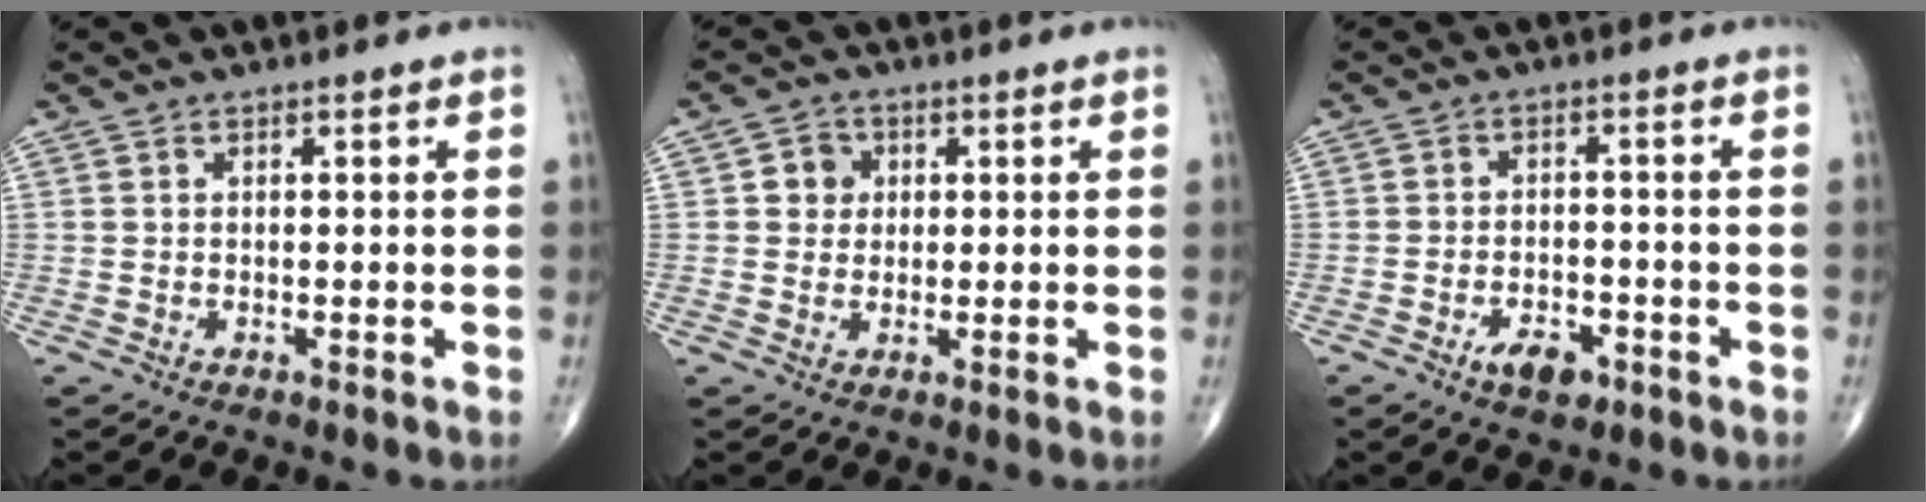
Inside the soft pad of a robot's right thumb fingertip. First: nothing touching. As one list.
[{"total": 3.8, "force": [0.7, 3.5, 1.4], "torque": [0.001, 0.003, 0.006]}, {"total": 5.3, "force": [-2.9, 2.9, 3.3], "torque": [-0.043, 0.014, -0.047]}]